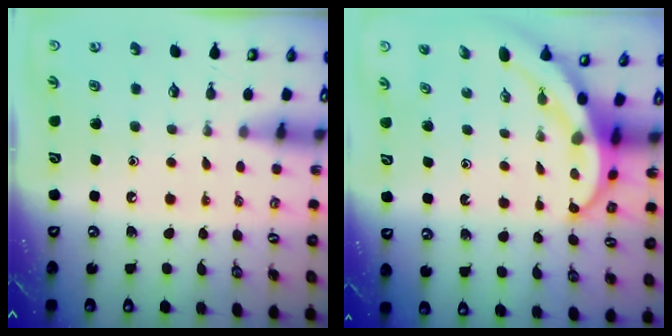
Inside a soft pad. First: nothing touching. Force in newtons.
{"total": 5.8, "press": 5.8, "slide": 0.8}